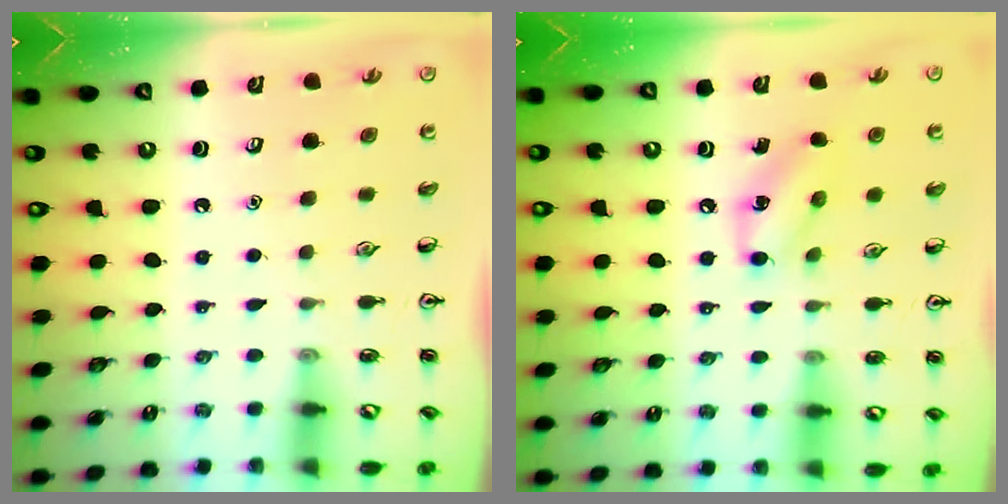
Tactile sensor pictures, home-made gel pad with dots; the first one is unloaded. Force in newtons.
{"total": 8.5, "press": 8.5, "slide": 0.7}